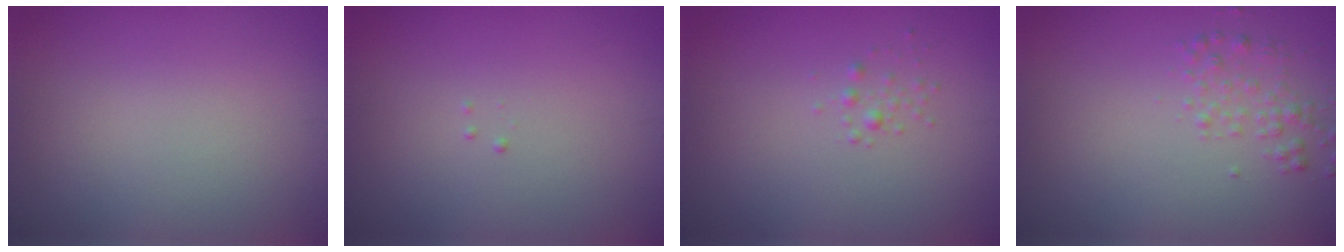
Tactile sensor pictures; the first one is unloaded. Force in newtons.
{"total": 0.0}
{"total": 0.7, "press": 0.7, "slide": 0.0}
{"total": 1.6, "press": 1.6, "slide": 0.0}